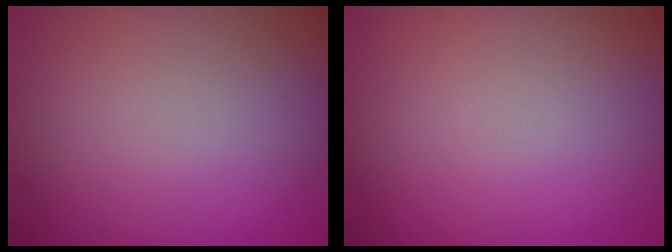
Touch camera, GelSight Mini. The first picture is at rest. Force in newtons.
{"total": 0.0}